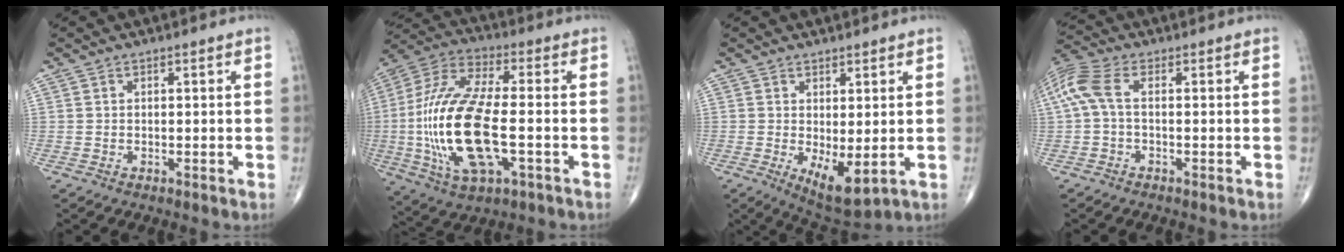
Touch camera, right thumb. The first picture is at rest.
{"total": 22.8, "force": [-3.5, 9.0, 20.6], "torque": [-0.454, 0.014, -0.055]}
{"total": 7.2, "force": [-1.0, 2.8, 6.6], "torque": [-0.100, -0.019, -0.001]}
{"total": 6.8, "force": [0.2, 3.1, 6.1], "torque": [-0.164, 0.025, 0.000]}